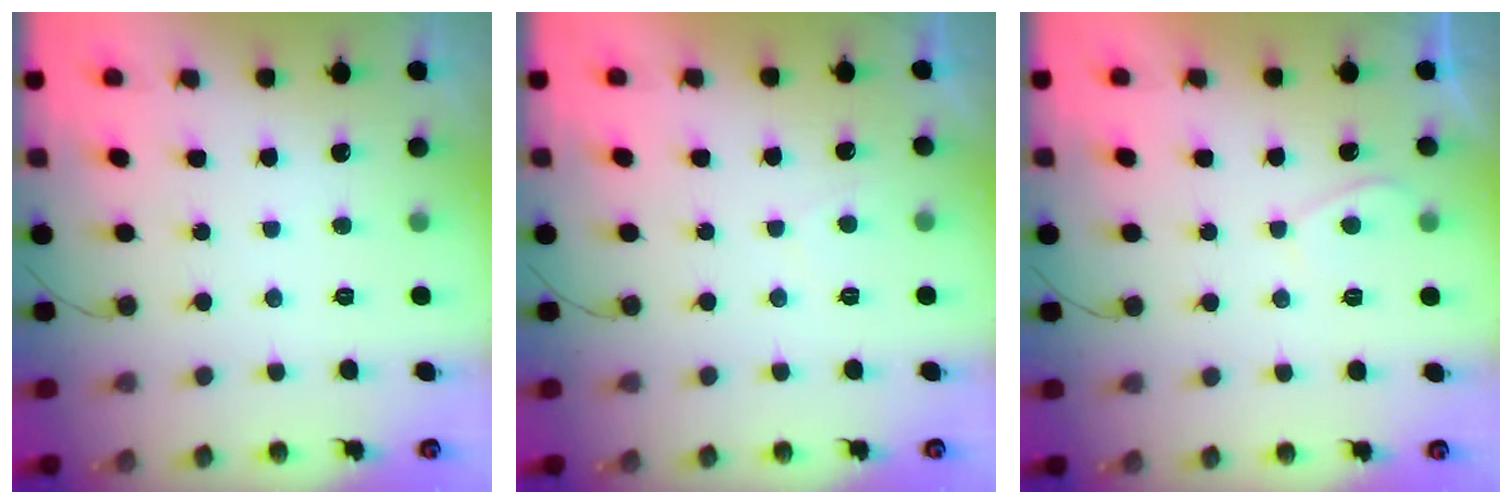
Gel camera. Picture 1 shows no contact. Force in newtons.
{"total": 2.0, "press": 1.9, "slide": 0.7}
{"total": 0.7, "press": 0.5, "slide": 0.4}